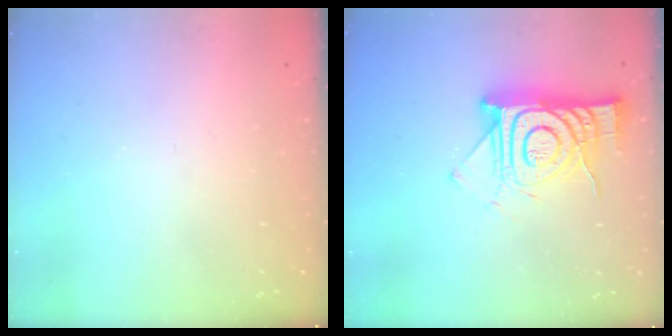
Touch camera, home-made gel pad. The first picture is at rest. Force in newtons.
{"total": 14.7, "press": 14.6, "slide": 1.2}